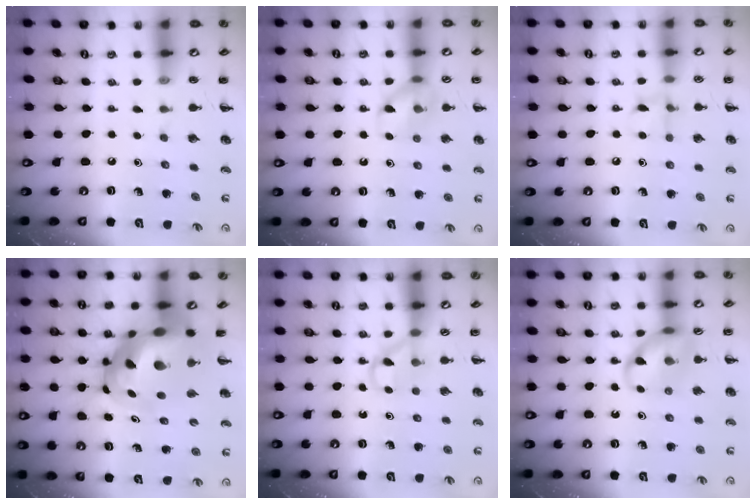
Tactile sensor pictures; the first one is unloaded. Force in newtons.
{"total": 9.1, "press": 9.1, "slide": 1.1}
{"total": 6.0, "press": 5.7, "slide": 2.0}
{"total": 12.7, "press": 12.2, "slide": 3.6}
{"total": 3.0, "press": 2.8, "slide": 1.1}
{"total": 11.1, "press": 11.0, "slide": 1.3}